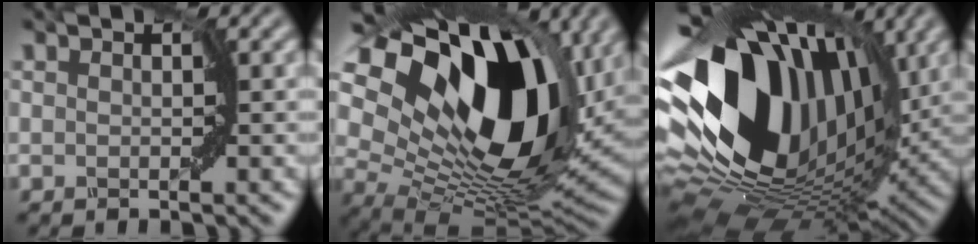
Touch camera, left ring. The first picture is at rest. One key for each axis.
{"total": 18.0, "fx": 8.3, "fy": 9.7, "fz": 12.7, "tx": -0.213, "ty": 0.022, "tz": 0.148}
{"total": 16.7, "fx": 3.3, "fy": 10.8, "fz": 12.3, "tx": -0.247, "ty": 0.004, "tz": 0.047}